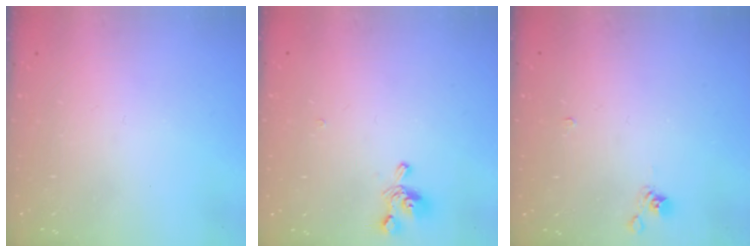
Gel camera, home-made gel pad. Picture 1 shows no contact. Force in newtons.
{"total": 0.7, "press": 0.4, "slide": 0.6}
{"total": 2.7, "press": 2.7, "slide": 0.6}